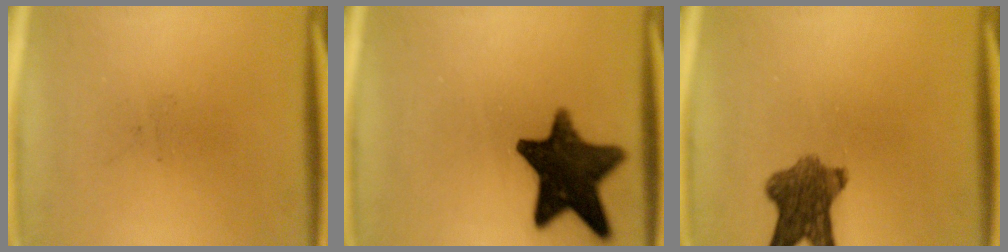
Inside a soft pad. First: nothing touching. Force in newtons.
{"total": 14.5}
{"total": 8.1}